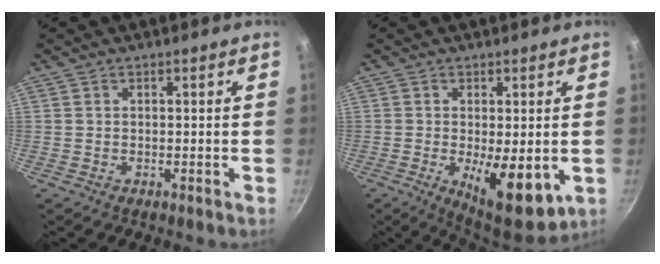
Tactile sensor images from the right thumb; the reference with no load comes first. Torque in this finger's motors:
{"motor_torque": [1.77, 1.86, 0.10, 0.00, 0.34]}